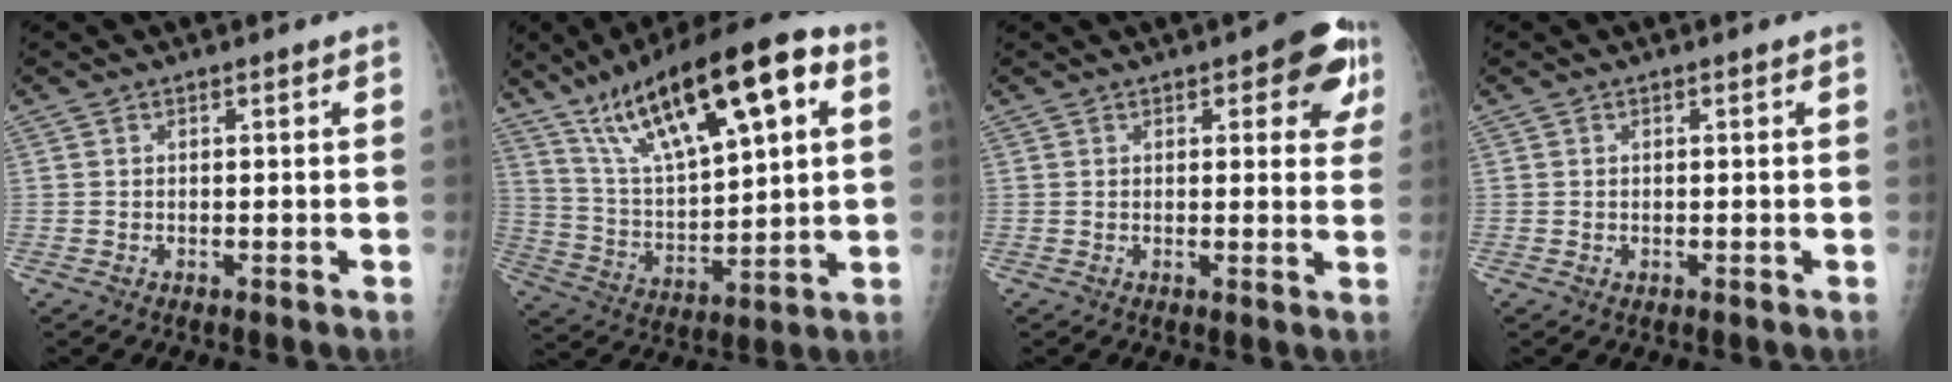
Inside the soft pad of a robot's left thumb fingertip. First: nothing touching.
{"total": 23.6, "force": [11.3, 7.7, 19.2], "torque": [-0.303, -0.008, 0.202]}
{"total": 8.5, "force": [3.6, 3.6, 6.8], "torque": [-0.038, -0.007, 0.033]}
{"total": 0.0}